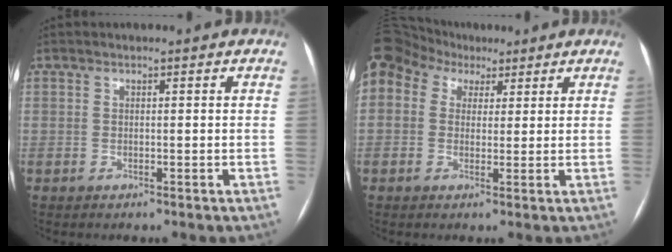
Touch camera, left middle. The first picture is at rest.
{"total": 19.4, "force": [9.7, 14.7, 8.1], "torque": [-0.257, 0.109, 0.183]}